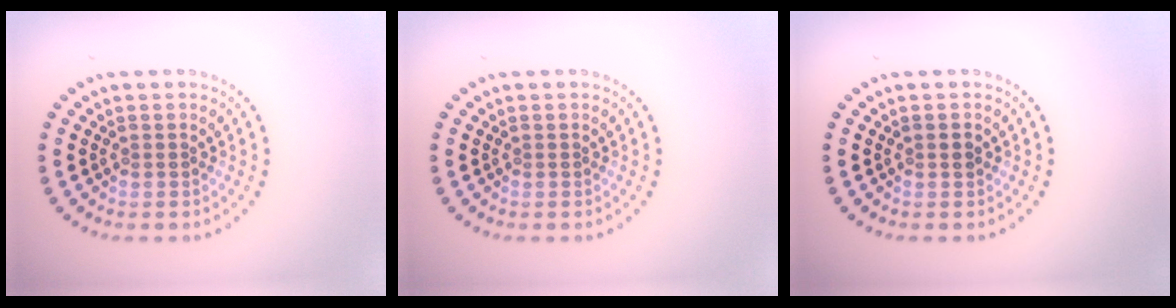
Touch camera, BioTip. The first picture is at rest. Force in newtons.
{"total": 0.0}
{"total": 0.9, "press": 0.9, "slide": 0.1}